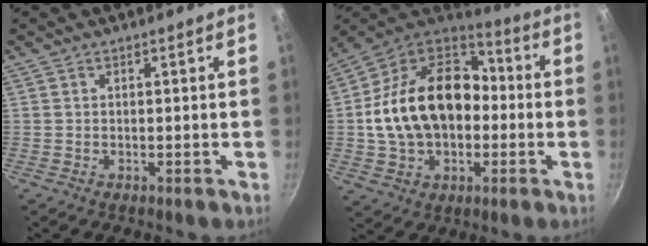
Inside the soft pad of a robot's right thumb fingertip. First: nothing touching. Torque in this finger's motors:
{"motor_torque": [0.89, 3.40, 1.43, -0.74, 0.63]}